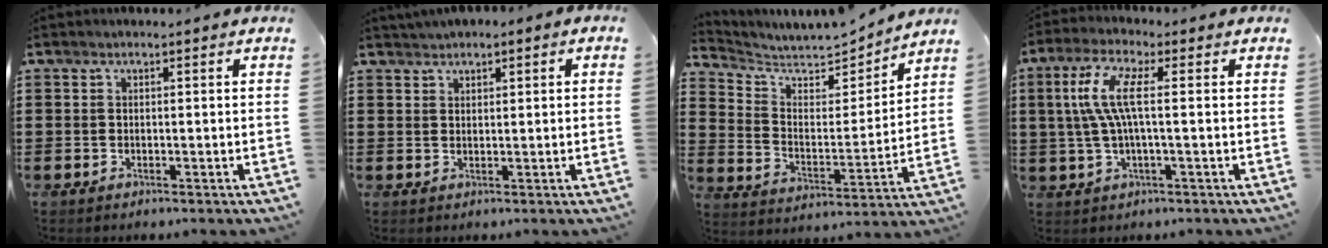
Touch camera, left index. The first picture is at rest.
{"total": 1.5, "force": [1.3, 0.6, 0.3], "torque": [-0.010, 0.005, 0.025]}
{"total": 5.6, "force": [5.3, 1.3, 1.0], "torque": [-0.050, -0.042, 0.089]}
{"total": 7.8, "force": [0.9, 1.6, 7.6], "torque": [-0.173, -0.007, 0.006]}